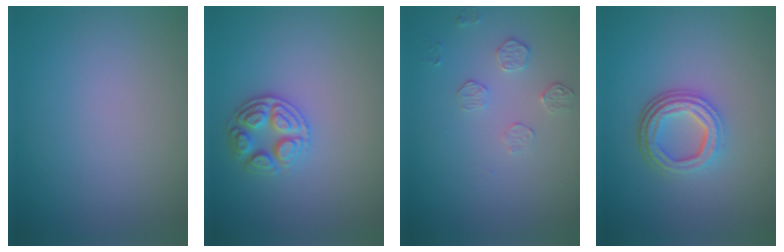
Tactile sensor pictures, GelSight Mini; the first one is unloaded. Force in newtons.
{"total": 2.8, "press": 2.7, "slide": 0.6}
{"total": 1.7, "press": 1.0, "slide": 1.4}
{"total": 4.5, "press": 3.3, "slide": 3.1}